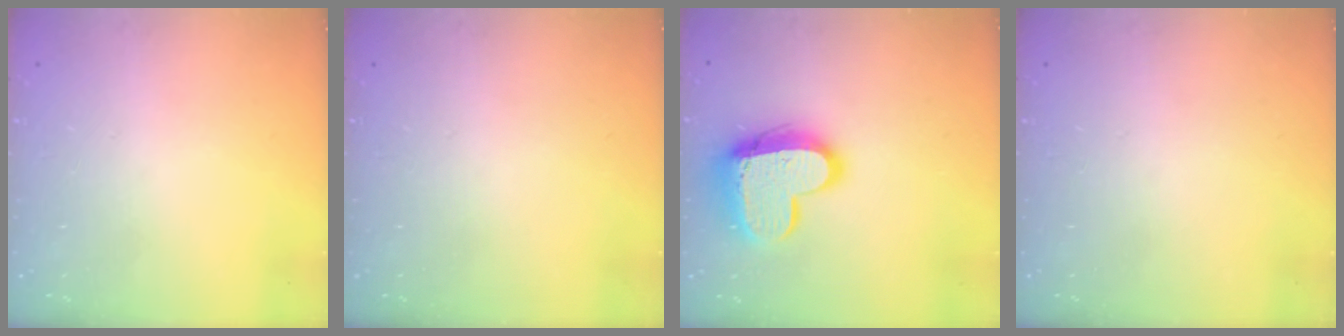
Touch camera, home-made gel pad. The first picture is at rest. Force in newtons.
{"total": 0.0}
{"total": 16.9, "press": 16.8, "slide": 1.4}
{"total": 0.0}